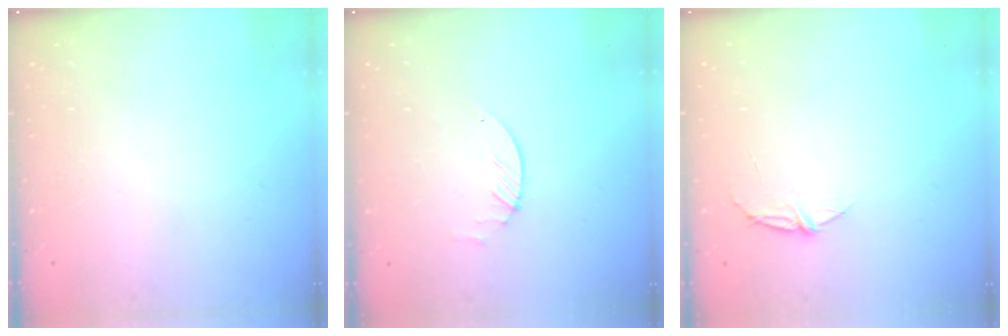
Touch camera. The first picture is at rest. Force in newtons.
{"total": 1.9, "press": 1.9, "slide": 0.3}
{"total": 4.9, "press": 4.9, "slide": 0.6}